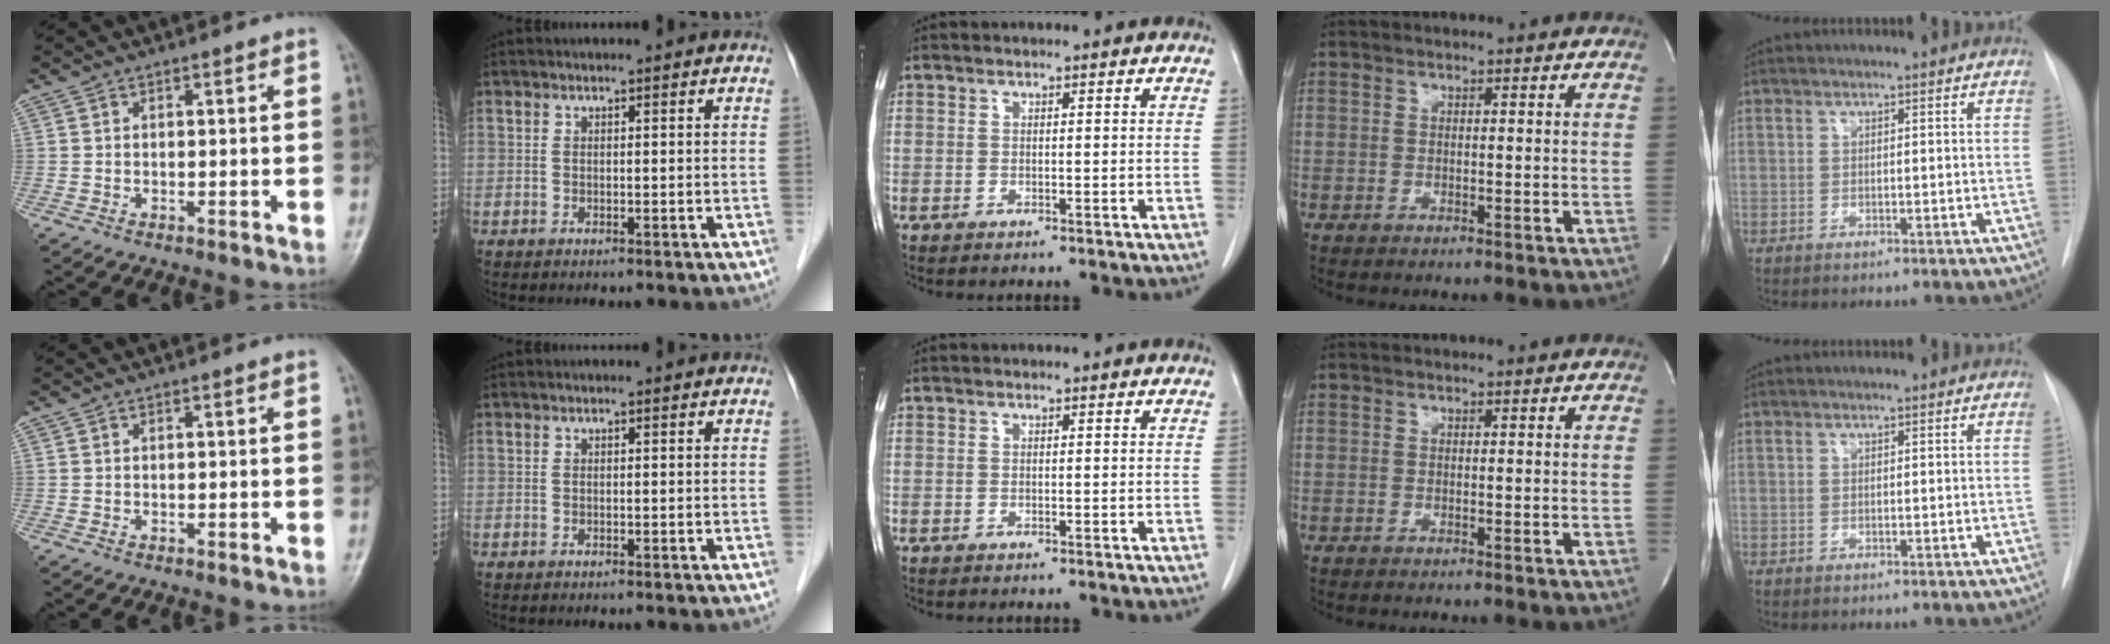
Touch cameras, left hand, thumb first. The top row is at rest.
{}